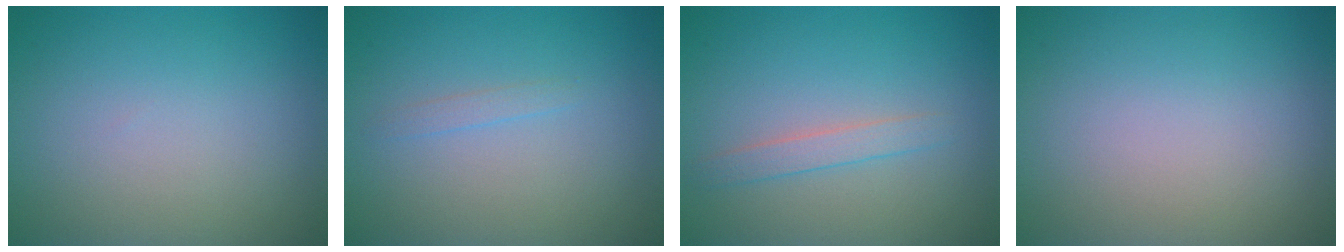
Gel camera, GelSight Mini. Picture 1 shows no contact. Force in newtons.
{"total": 0.7, "press": 0.7, "slide": 0.1}
{"total": 1.6, "press": 1.6, "slide": 0.1}
{"total": 0.0}